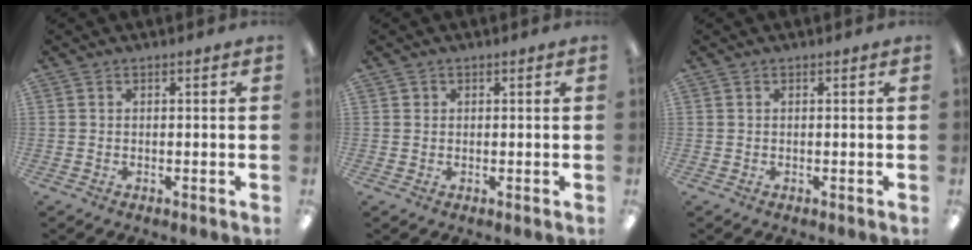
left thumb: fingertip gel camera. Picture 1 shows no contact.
{"total": 0.9, "force": [0.4, 0.8, -0.1], "torque": [0.001, 0.003, 0.006]}
{"total": 0.0}